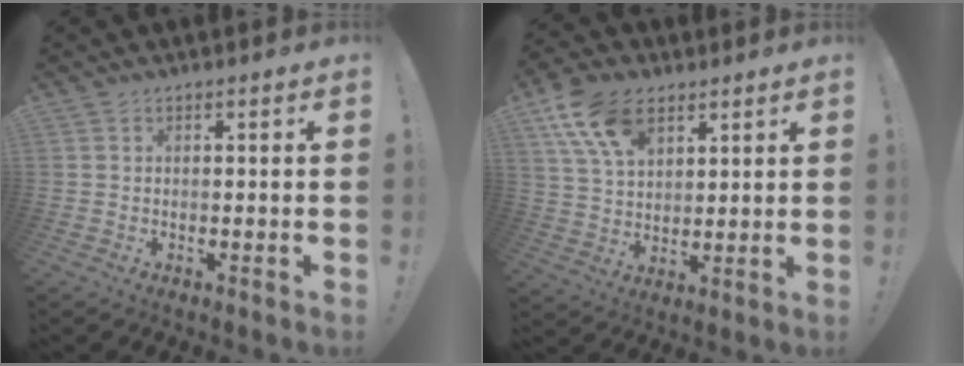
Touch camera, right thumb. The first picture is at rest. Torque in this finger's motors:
{"motor_torque": [1.31, 2.54, 0.23, -0.13, 0.10]}